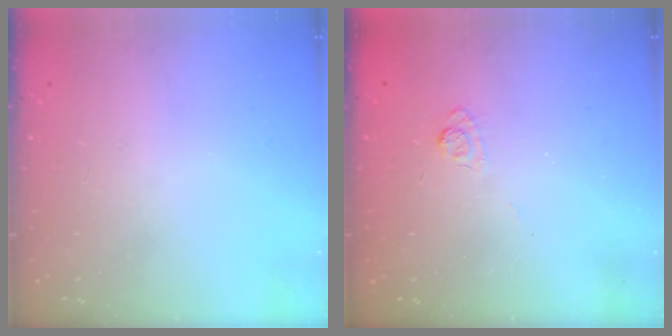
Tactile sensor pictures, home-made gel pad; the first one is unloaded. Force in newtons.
{"total": 3.3, "press": 3.0, "slide": 1.4}